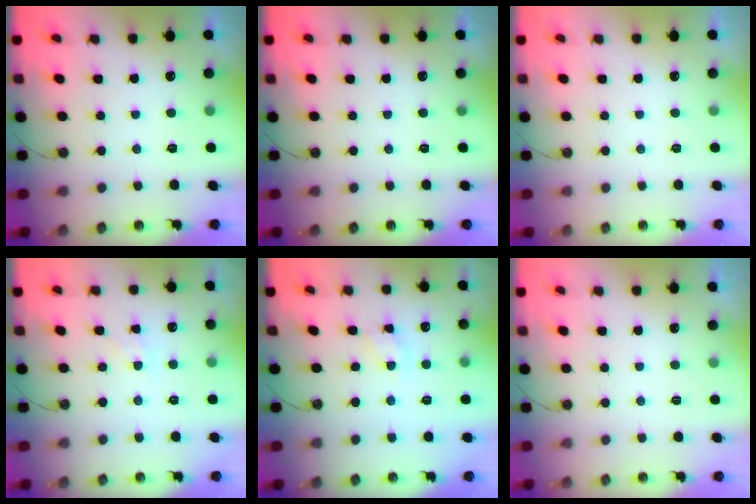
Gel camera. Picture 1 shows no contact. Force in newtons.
{"total": 0.0}
{"total": 0.0}
{"total": 3.0, "press": 3.0, "slide": 0.4}
{"total": 3.2, "press": 3.2, "slide": 0.5}
{"total": 0.0}